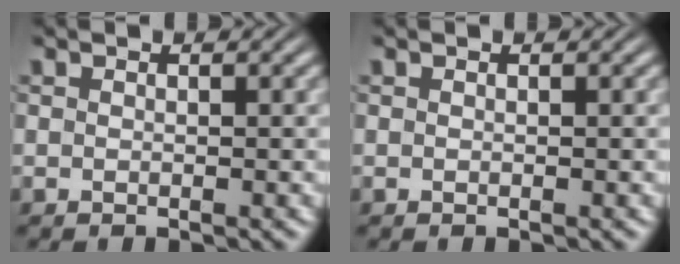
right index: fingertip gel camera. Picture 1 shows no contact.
{"total": 0.0}